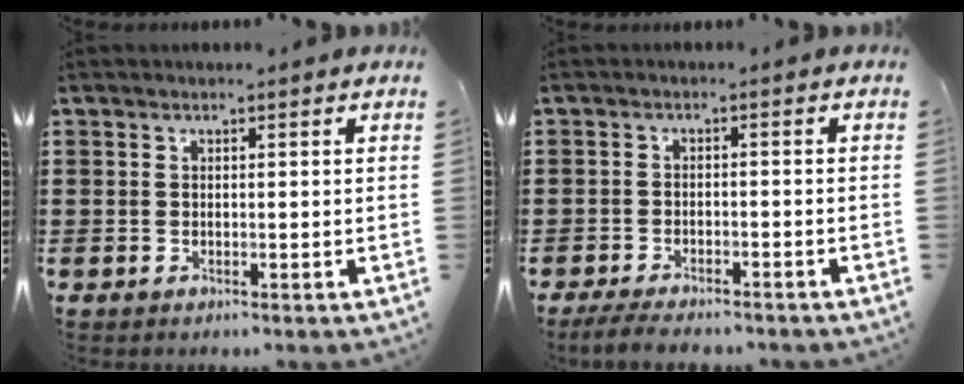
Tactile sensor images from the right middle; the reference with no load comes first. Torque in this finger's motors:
{"motor_torque": [1.14, -0.04, 0.35, 0.10]}